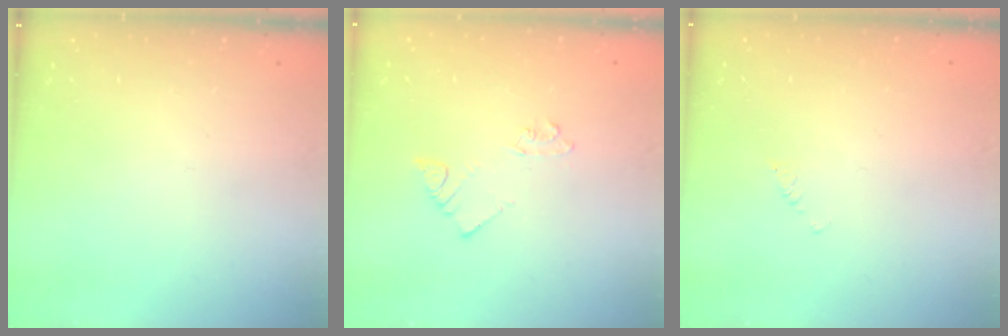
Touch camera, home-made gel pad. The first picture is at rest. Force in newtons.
{"total": 1.7, "press": 1.6, "slide": 0.2}
{"total": 2.0, "press": 2.0, "slide": 0.3}